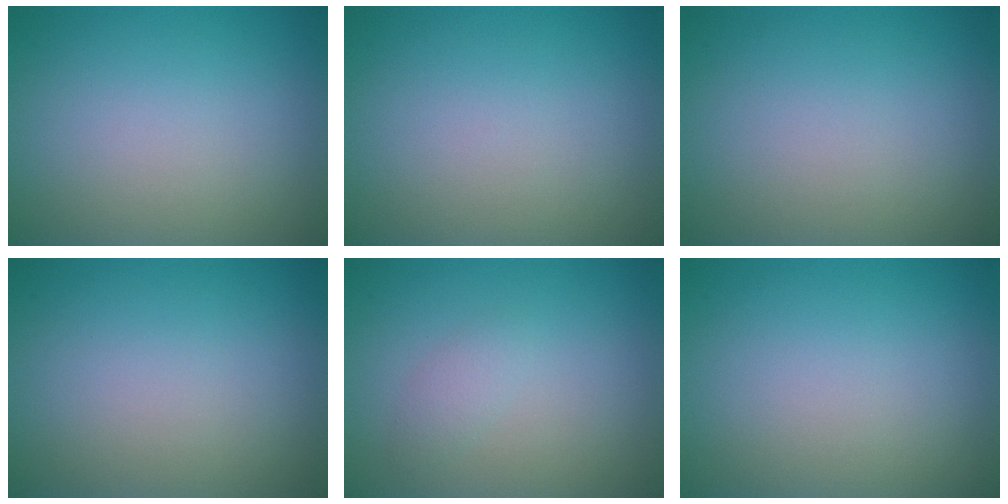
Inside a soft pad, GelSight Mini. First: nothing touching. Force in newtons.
{"total": 0.0}
{"total": 0.0}
{"total": 0.0}
{"total": 1.1, "press": 1.1, "slide": 0.0}
{"total": 0.0}